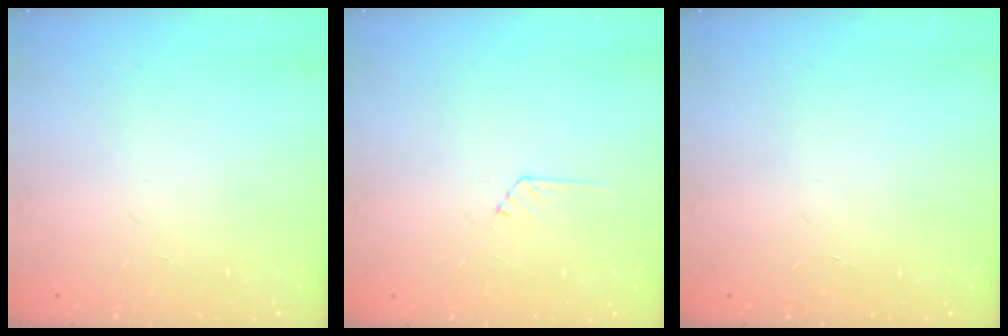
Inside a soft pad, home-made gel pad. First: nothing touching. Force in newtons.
{"total": 4.8, "press": 4.8, "slide": 0.5}
{"total": 0.0}